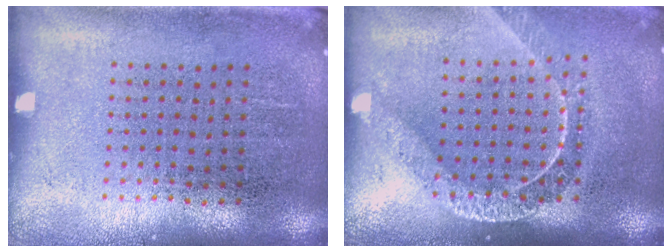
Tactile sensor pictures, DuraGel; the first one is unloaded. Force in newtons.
{"total": 1.7, "press": 1.5, "slide": 0.8}